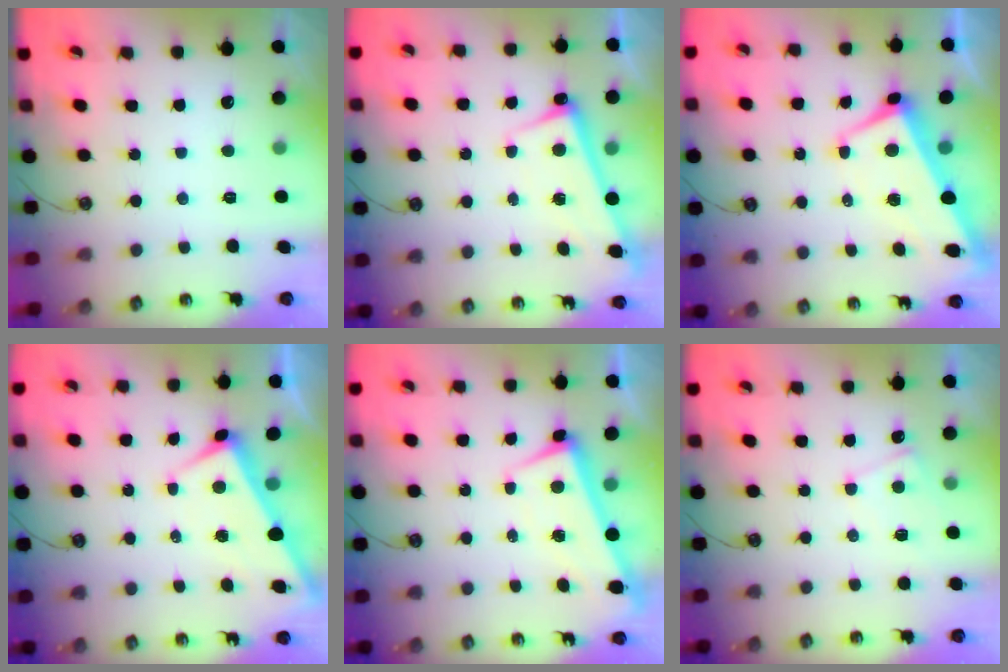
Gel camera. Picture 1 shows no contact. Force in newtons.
{"total": 2.9, "press": 2.8, "slide": 0.7}
{"total": 1.6, "press": 0.8, "slide": 1.4}
{"total": 2.8, "press": 2.7, "slide": 0.6}
{"total": 1.6, "press": 0.5, "slide": 1.5}
{"total": 1.6, "press": 1.6, "slide": 0.5}